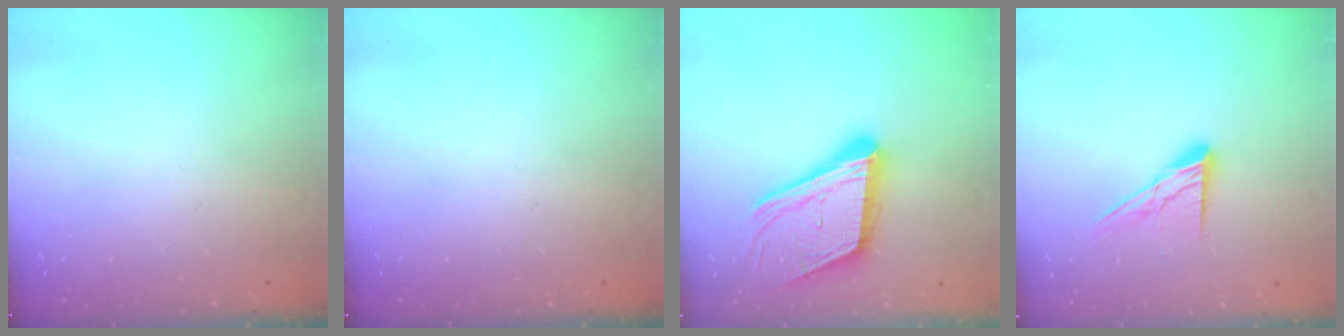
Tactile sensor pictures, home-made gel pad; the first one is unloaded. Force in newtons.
{"total": 0.0}
{"total": 21.3, "press": 20.8, "slide": 4.6}
{"total": 10.4, "press": 10.4, "slide": 0.6}